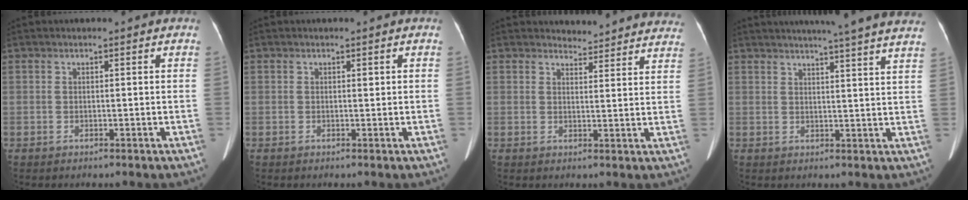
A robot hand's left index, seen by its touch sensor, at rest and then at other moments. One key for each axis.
{"total": 0.6, "fx": 0.2, "fy": 0.3, "fz": 0.5, "tx": -0.007, "ty": 0.000, "tz": 0.002}
{"total": 10.6, "fx": 10.4, "fy": 2.2, "fz": 0.6, "tx": 0.025, "ty": -0.015, "tz": 0.094}
{"total": 17.7, "fx": 15.5, "fy": -0.8, "fz": 8.4, "tx": -0.125, "ty": -0.010, "tz": 0.181}